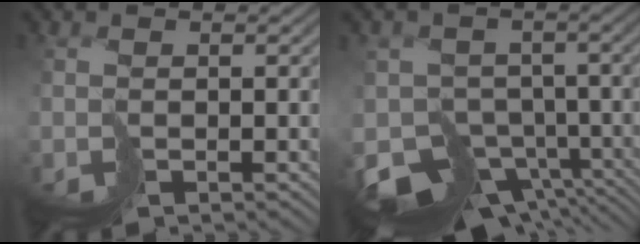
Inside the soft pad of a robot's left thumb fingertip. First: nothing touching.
{"total": 9.0, "force": [-5.0, 6.2, 4.3], "torque": [-0.095, -0.029, -0.077]}